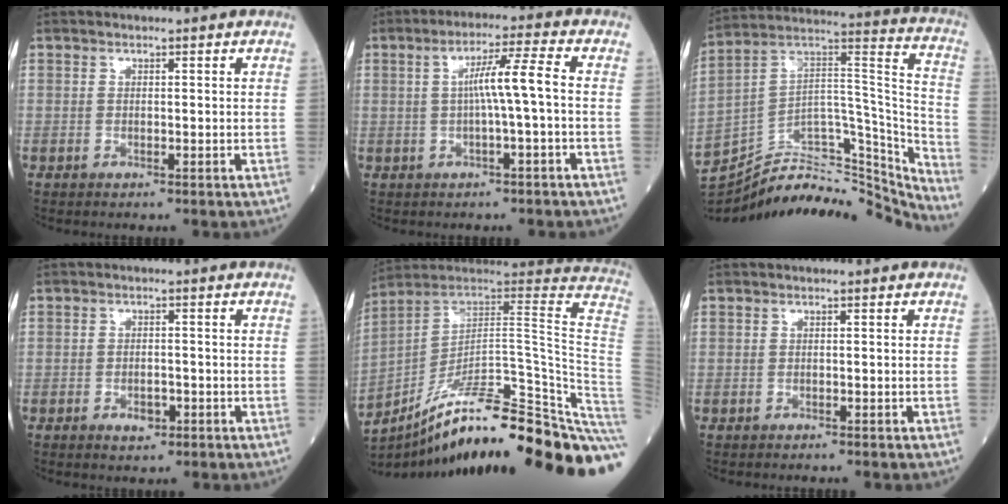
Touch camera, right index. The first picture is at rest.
{"total": 5.9, "force": [-0.2, -0.6, 5.9], "torque": [-0.100, 0.014, -0.001]}
{"total": 28.8, "force": [-25.9, 6.7, 10.7], "torque": [-0.158, 0.043, -0.387]}
{"total": 2.6, "force": [-1.3, 1.4, 1.8], "torque": [-0.027, 0.003, -0.015]}
{"total": 33.3, "force": [-25.4, 0.4, 21.6], "torque": [-0.170, -0.004, -0.357]}
{"total": 0.6, "force": [-0.5, 0.0, 0.3], "torque": [-0.004, -0.001, -0.009]}